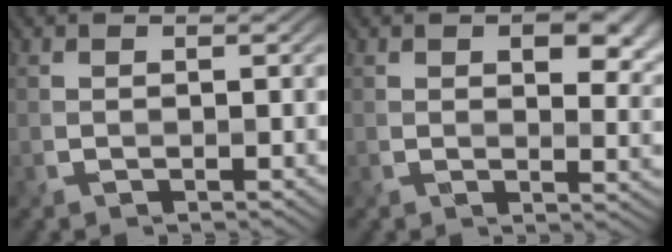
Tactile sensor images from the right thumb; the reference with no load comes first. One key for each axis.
{"total": 7.8, "fx": 2.6, "fy": 4.3, "fz": 5.9, "tx": -0.070, "ty": -0.009, "tz": 0.039}